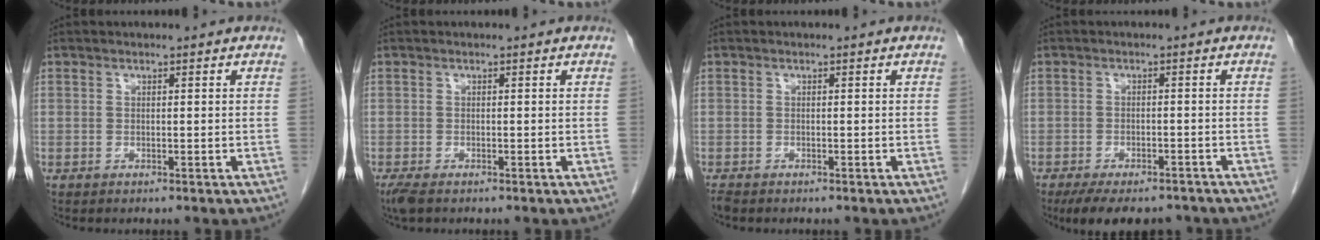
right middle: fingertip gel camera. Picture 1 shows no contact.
{"total": 2.7, "force": [-2.0, 1.0, 1.7], "torque": [-0.039, -0.010, -0.033]}
{"total": 1.1, "force": [-1.0, 0.4, 0.4], "torque": [-0.015, -0.004, -0.018]}
{"total": 10.5, "force": [-8.6, 3.9, 4.8], "torque": [-0.077, -0.007, -0.119]}